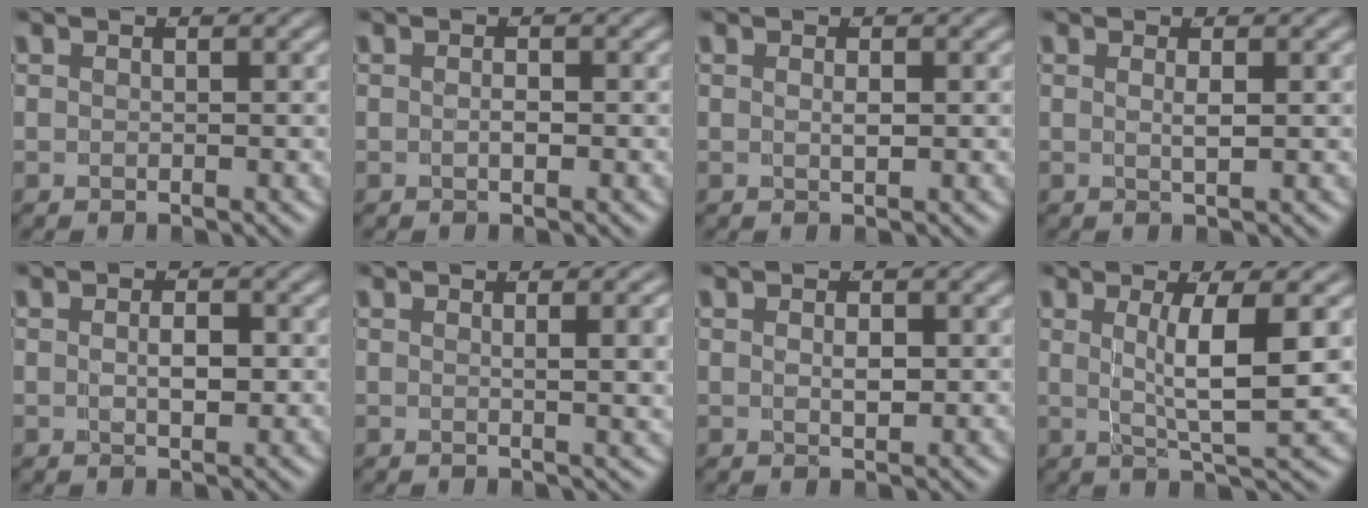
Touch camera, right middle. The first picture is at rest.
{"total": 0.6, "force": [-0.3, 0.0, 0.6], "torque": [-0.014, -0.007, -0.001]}
{"total": 0.8, "force": [0.1, -0.3, 0.7], "torque": [-0.014, -0.010, 0.009]}
{"total": 1.2, "force": [0.3, -0.5, 1.0], "torque": [-0.019, -0.009, 0.011]}
{"total": 1.9, "force": [0.0, 0.6, 1.8], "torque": [-0.027, -0.010, 0.006]}
{"total": 2.7, "force": [0.8, -0.2, 2.6], "torque": [-0.022, 0.002, 0.012]}
{"total": 1.2, "force": [0.2, 0.2, 1.2], "torque": [-0.018, -0.014, 0.013]}
{"total": 5.0, "force": [0.9, 0.2, 4.9], "torque": [-0.079, -0.012, 0.025]}